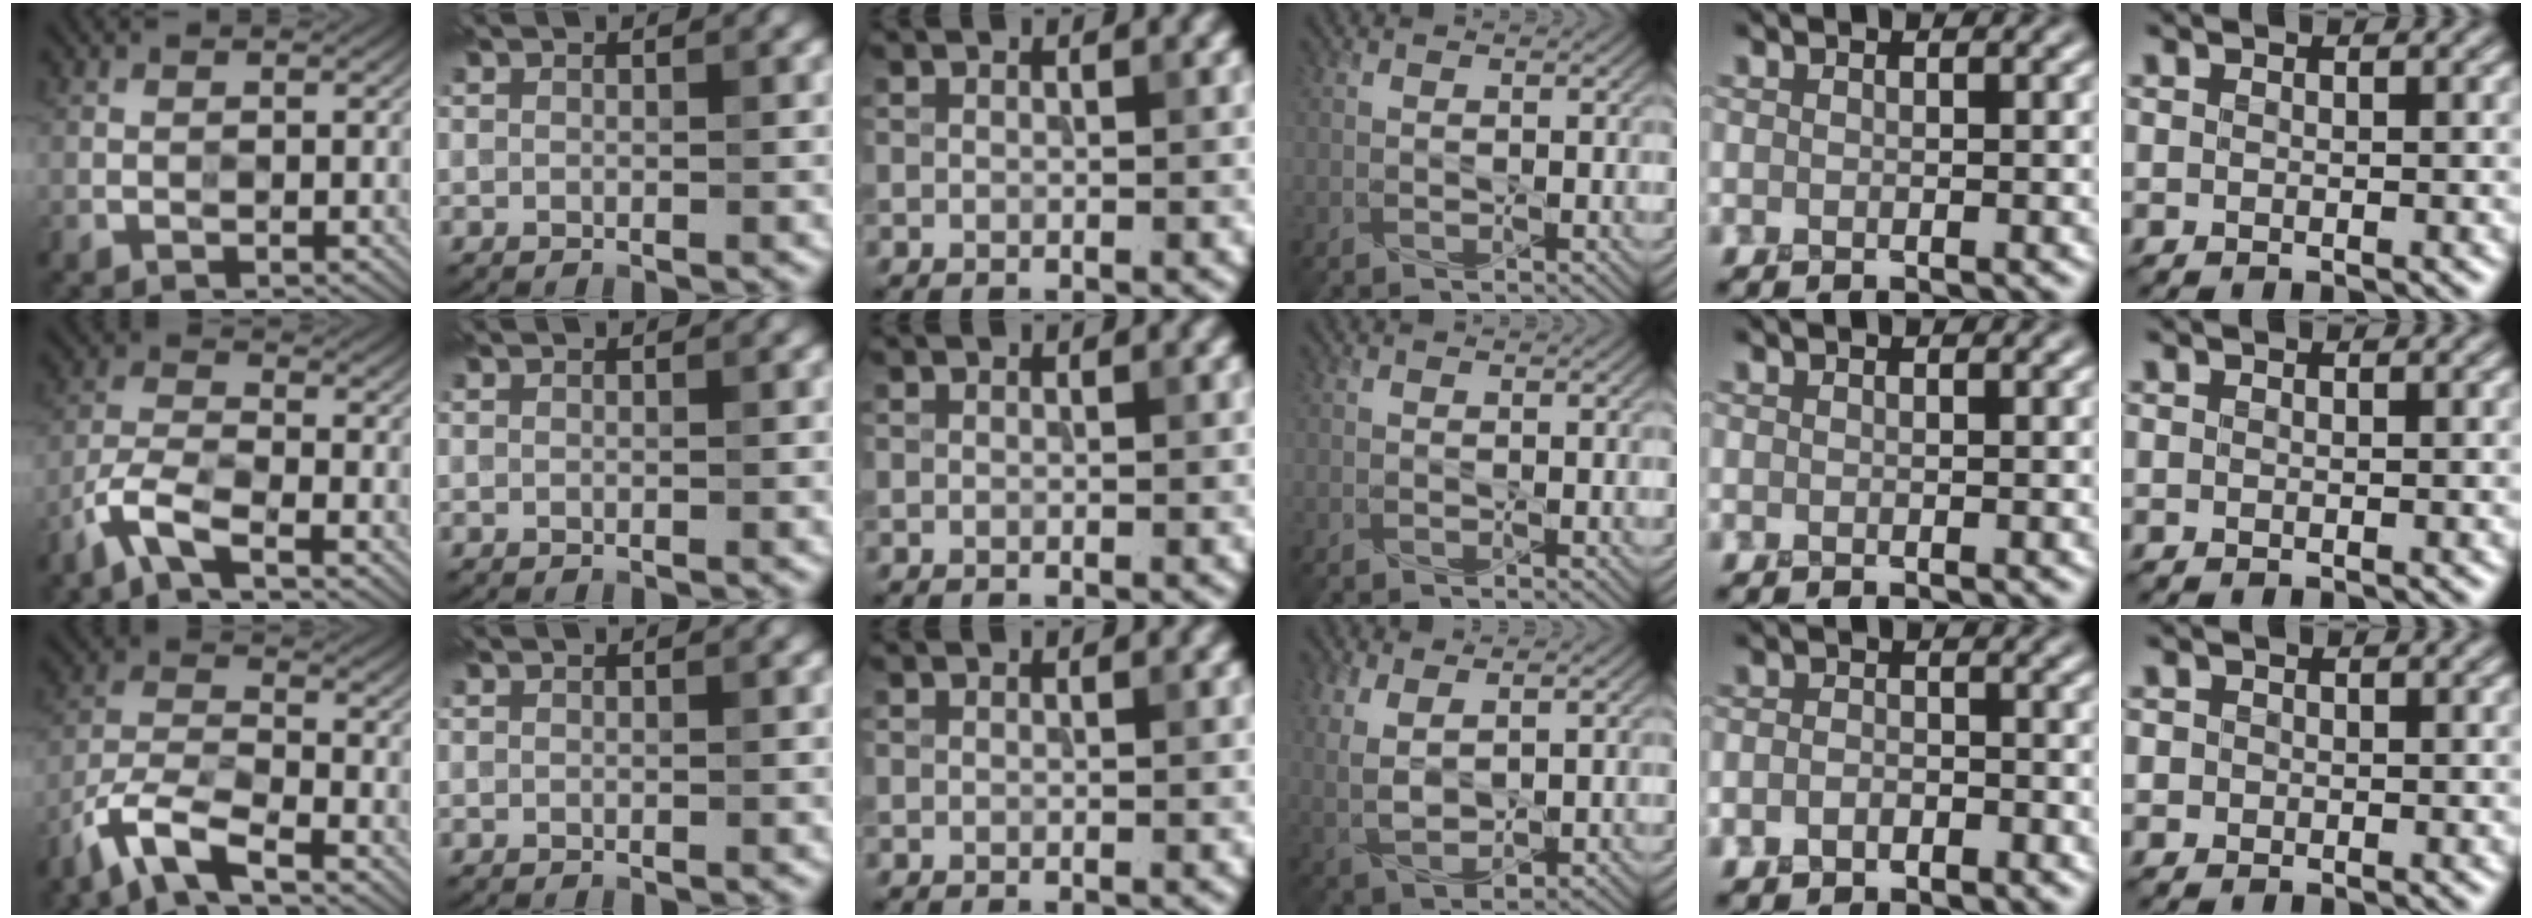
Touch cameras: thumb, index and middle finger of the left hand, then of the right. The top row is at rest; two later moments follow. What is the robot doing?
{"motion": "wipe", "object": "whiteboard"}